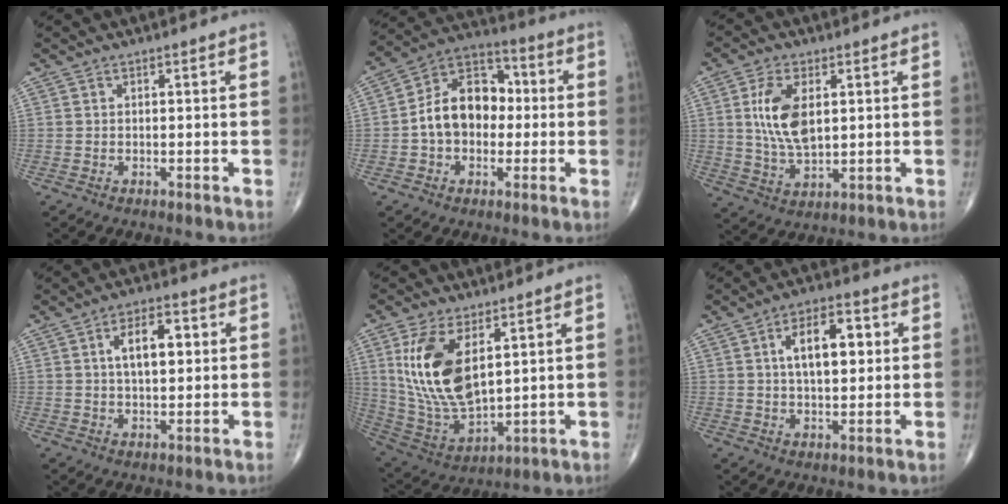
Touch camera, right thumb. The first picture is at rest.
{"total": 13.7, "force": [-0.5, 9.9, 9.4], "torque": [-0.126, 0.039, -0.019]}
{"total": 10.3, "force": [2.1, 5.4, 8.5], "torque": [-0.161, -0.012, 0.045]}
{"total": 8.0, "force": [1.8, 4.0, 6.7], "torque": [-0.091, 0.005, 0.027]}
{"total": 17.0, "force": [5.2, 8.3, 13.9], "torque": [-0.264, -0.025, 0.117]}
{"total": 10.4, "force": [2.3, 5.2, 8.7], "torque": [-0.115, 0.005, 0.034]}